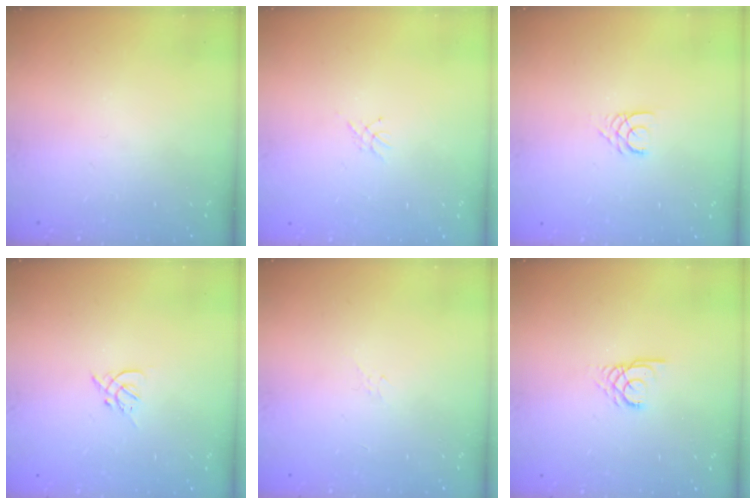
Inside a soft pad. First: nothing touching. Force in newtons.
{"total": 2.3, "press": 2.2, "slide": 0.3}
{"total": 3.1, "press": 3.1, "slide": 0.3}
{"total": 2.7, "press": 2.6, "slide": 0.7}
{"total": 2.1, "press": 2.0, "slide": 0.6}
{"total": 2.9, "press": 2.9, "slide": 0.3}